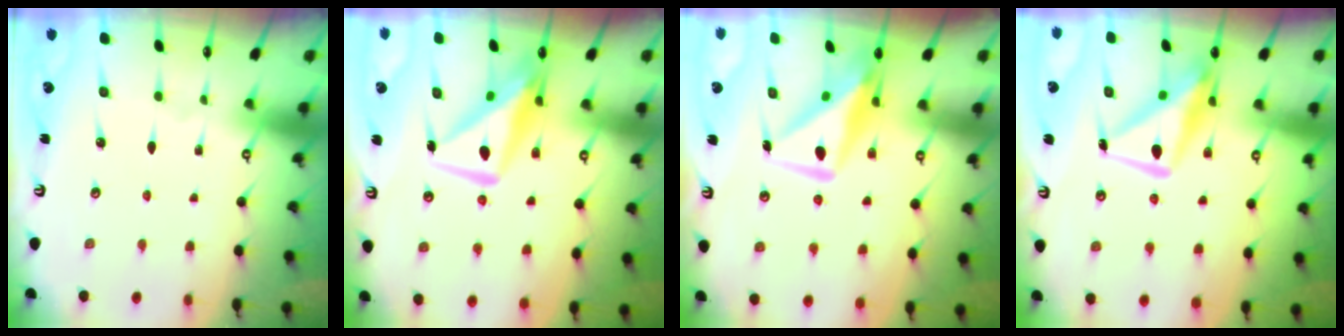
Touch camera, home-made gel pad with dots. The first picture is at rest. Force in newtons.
{"total": 10.0, "press": 9.9, "slide": 1.3}
{"total": 11.7, "press": 11.7, "slide": 0.8}
{"total": 12.6, "press": 12.6, "slide": 1.2}